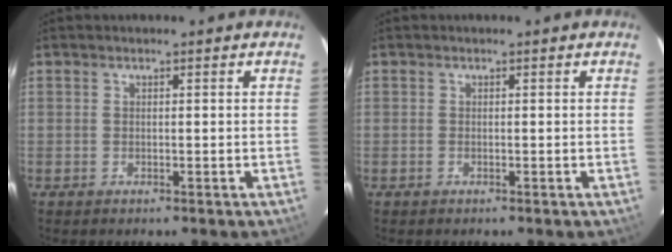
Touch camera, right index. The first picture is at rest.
{"total": 0.0}